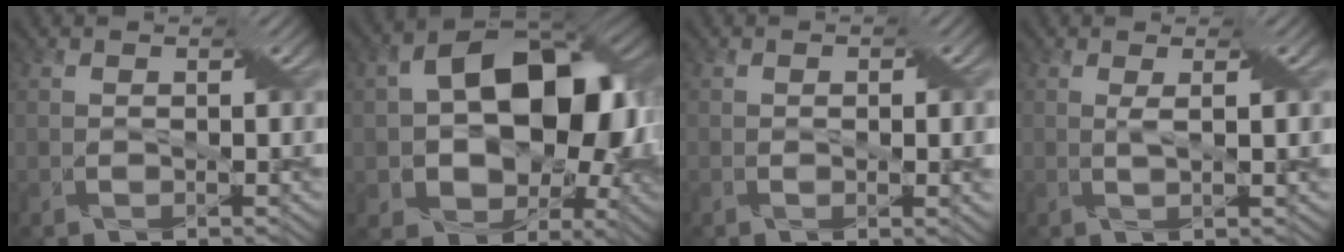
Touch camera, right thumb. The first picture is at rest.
{"total": 17.1, "force": [0.8, 11.5, 12.5], "torque": [-0.179, -0.013, 0.021]}
{"total": 2.8, "force": [0.1, 0.8, 2.7], "torque": [-0.039, 0.001, 0.003]}
{"total": 1.6, "force": [0.3, -0.1, 1.6], "torque": [-0.031, 0.004, 0.003]}